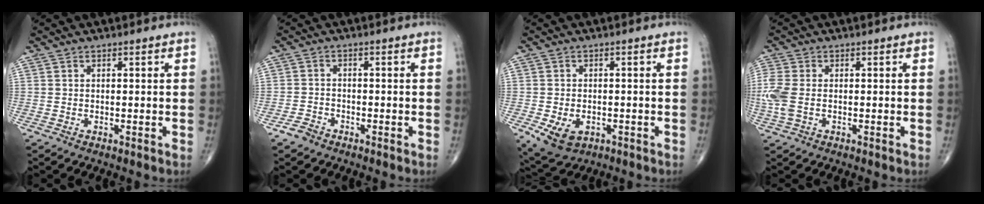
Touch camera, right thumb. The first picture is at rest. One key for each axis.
{"total": 2.6, "fx": -2.0, "fy": 1.5, "fz": 0.7, "tx": -0.018, "ty": 0.009, "tz": -0.038}
{"total": 6.5, "fx": -2.2, "fy": 4.5, "fz": 4.2, "tx": -0.070, "ty": 0.002, "tz": -0.026}
{"total": 5.9, "fx": -0.6, "fy": 3.6, "fz": 4.6, "tx": -0.142, "ty": 0.003, "tz": -0.013}